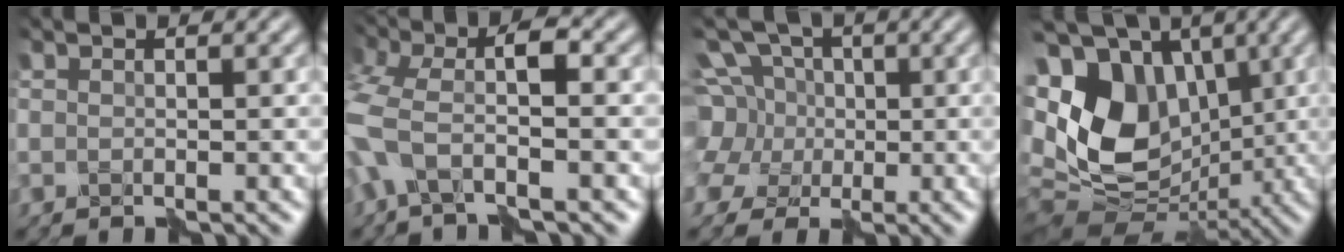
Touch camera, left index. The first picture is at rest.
{"total": 6.4, "force": [-1.5, 3.0, 5.4], "torque": [-0.128, 0.015, -0.045]}
{"total": 10.3, "force": [1.7, 8.9, 5.0], "torque": [-0.125, 0.036, -0.015]}
{"total": 13.8, "force": [2.1, 9.8, 9.4], "torque": [-0.195, -0.004, 0.036]}